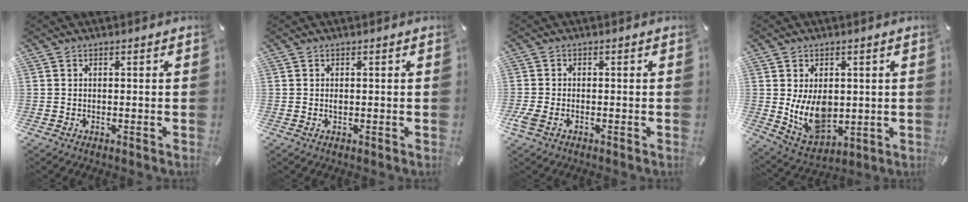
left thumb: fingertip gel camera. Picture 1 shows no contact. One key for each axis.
{"total": 0.7, "fx": 0.1, "fy": 0.4, "fz": 0.5, "tx": -0.011, "ty": 0.002, "tz": 0.002}
{"total": 2.5, "fx": -1.3, "fy": 1.4, "fz": 1.6, "tx": -0.046, "ty": -0.002, "tz": -0.026}
{"total": 11.0, "fx": 0.6, "fy": 7.9, "fz": 7.5, "tx": -0.140, "ty": -0.010, "tz": 0.014}